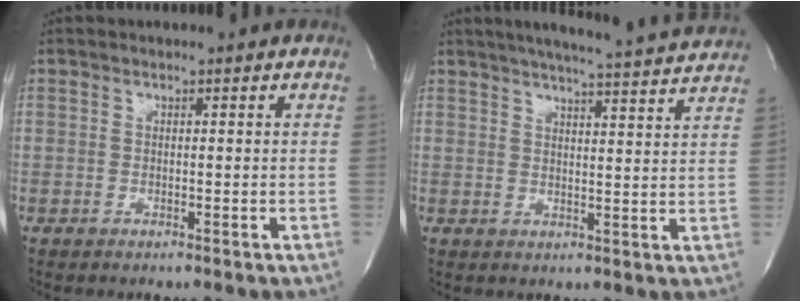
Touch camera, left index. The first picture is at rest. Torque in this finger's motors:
{"motor_torque": [0.08, -0.30, 0.07, 0.00]}